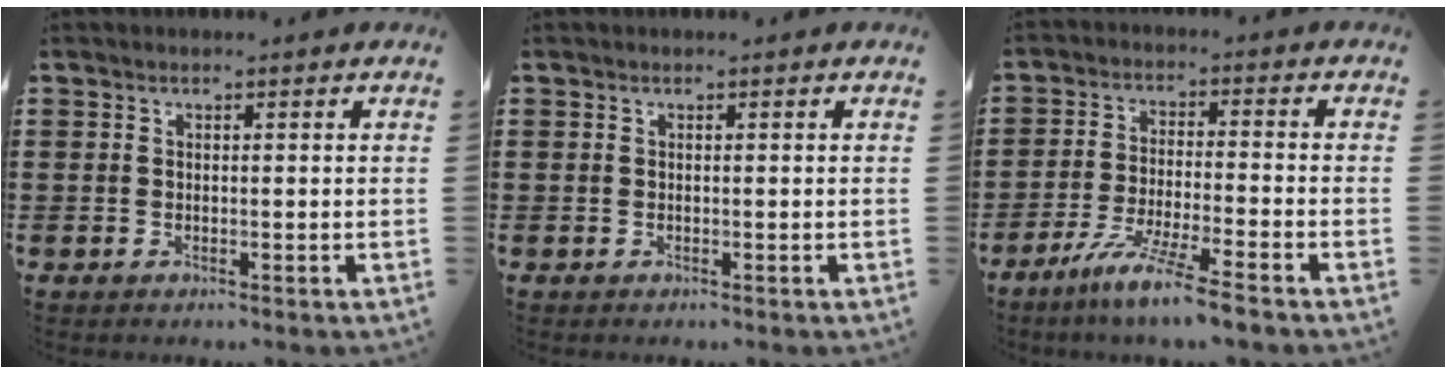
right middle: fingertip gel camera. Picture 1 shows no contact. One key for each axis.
{"total": 0.0}
{"total": 7.5, "fx": -6.2, "fy": -0.6, "fz": 4.2, "tx": -0.084, "ty": -0.016, "tz": -0.116}